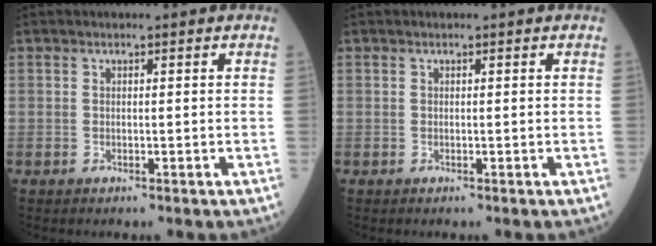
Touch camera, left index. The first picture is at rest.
{"total": 0.0}